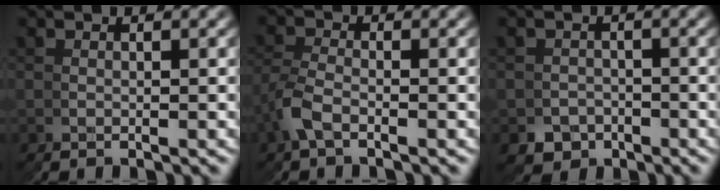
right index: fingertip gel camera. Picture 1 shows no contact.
{"total": 1.6, "force": [-0.6, 1.0, -1.0], "torque": [0.000, 0.008, -0.016]}
{"total": 5.7, "force": [-3.6, 4.3, -0.7], "torque": [0.026, -0.032, -0.054]}